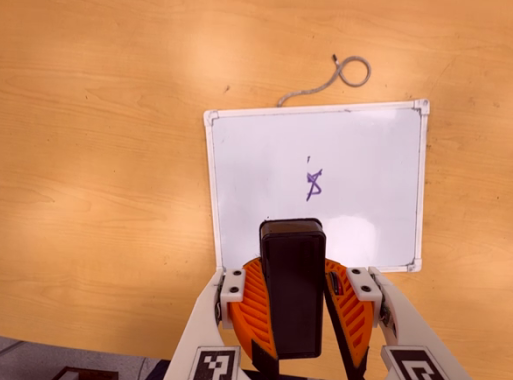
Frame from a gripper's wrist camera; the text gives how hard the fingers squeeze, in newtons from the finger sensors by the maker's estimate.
{"total": 11.2, "left": 10.9, "right": 11.5}